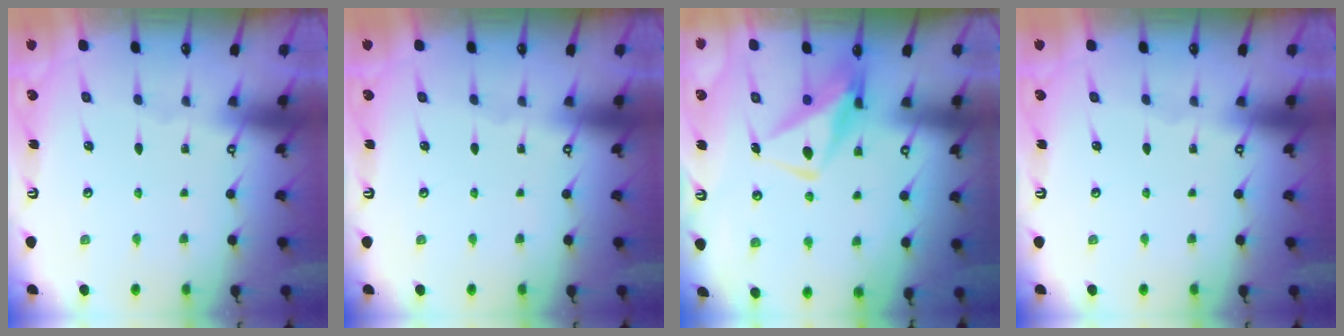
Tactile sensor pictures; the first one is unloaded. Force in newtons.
{"total": 0.0}
{"total": 8.9, "press": 8.9, "slide": 0.9}
{"total": 0.0}